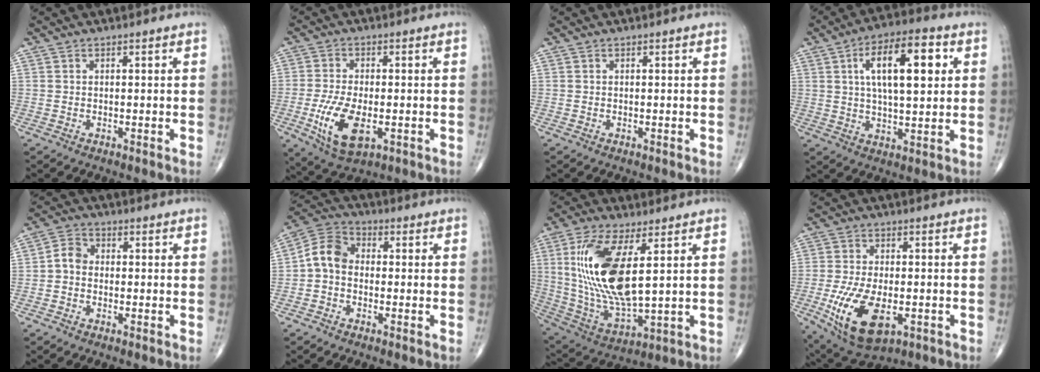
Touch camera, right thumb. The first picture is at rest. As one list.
[{"total": 10.7, "force": [-2.9, 5.1, 8.9], "torque": [-0.175, -0.007, -0.045]}, {"total": 0.0}, {"total": 14.9, "force": [4.0, 6.0, 13.1], "torque": [-0.200, 0.006, 0.063]}, {"total": 3.5, "force": [-0.6, 2.8, 2.0], "torque": [-0.027, 0.013, -0.024]}, {"total": 6.6, "force": [-0.9, 5.0, 4.2], "torque": [-0.064, 0.024, -0.035]}, {"total": 18.7, "force": [4.2, 7.0, 16.8], "torque": [-0.354, -0.026, 0.092]}, {"total": 13.8, "force": [-4.2, 7.0, 11.1], "torque": [-0.208, -0.003, -0.059]}]